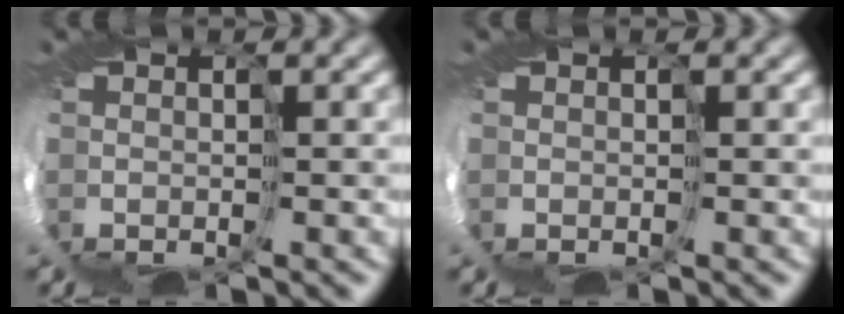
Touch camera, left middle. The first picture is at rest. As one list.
[{"total": 0.0}]